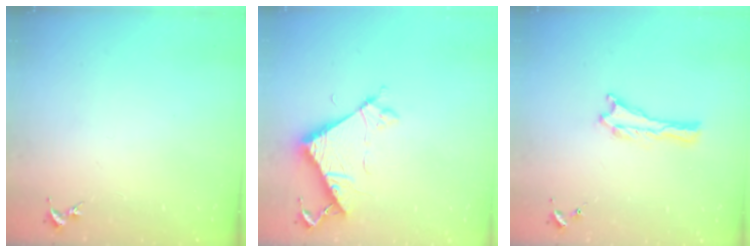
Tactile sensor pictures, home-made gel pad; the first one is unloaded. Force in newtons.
{"total": 6.9, "press": 6.9, "slide": 0.4}
{"total": 0.0}